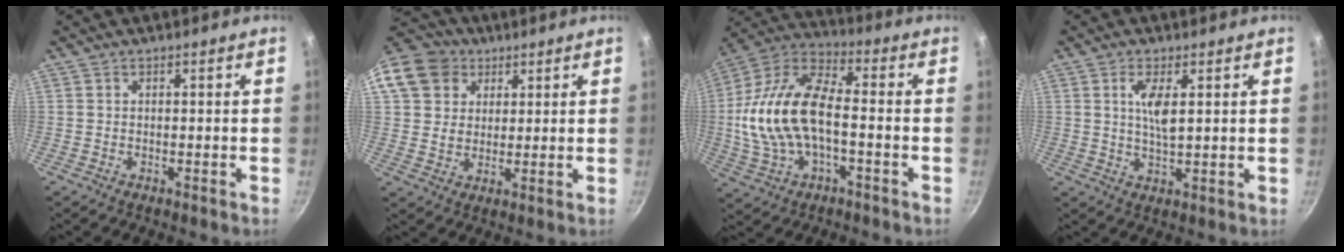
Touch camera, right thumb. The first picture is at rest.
{"total": 13.0, "force": [5.5, 10.6, 5.1], "torque": [-0.083, 0.009, 0.093]}
{"total": 18.9, "force": [-2.1, 9.7, 16.1], "torque": [-0.307, 0.040, -0.050]}
{"total": 5.4, "force": [1.6, 1.7, 4.9], "torque": [-0.093, -0.008, 0.032]}